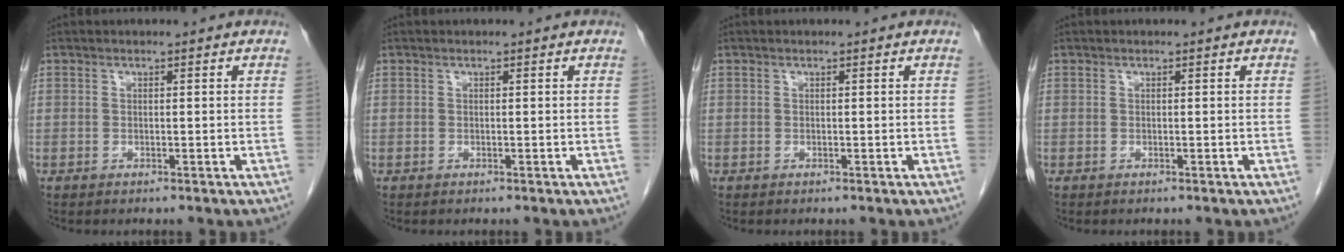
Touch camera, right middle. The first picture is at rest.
{"total": 0.0}
{"total": 0.0}
{"total": 0.0}